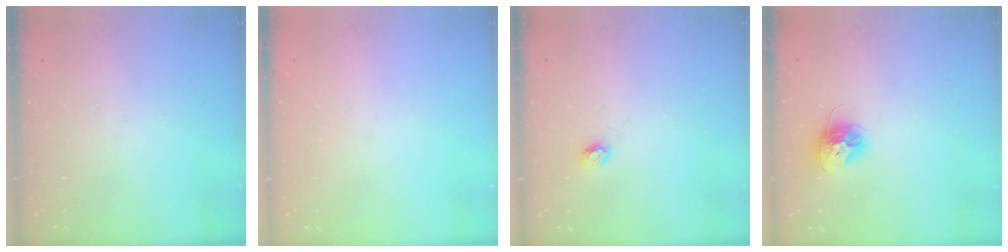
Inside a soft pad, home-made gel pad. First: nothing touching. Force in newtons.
{"total": 0.7, "press": 0.7, "slide": 0.1}
{"total": 3.4, "press": 3.4, "slide": 0.3}
{"total": 10.5, "press": 10.4, "slide": 0.9}